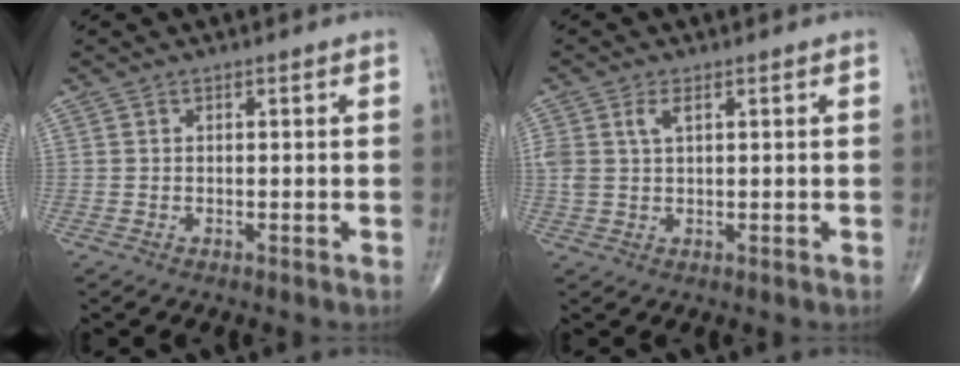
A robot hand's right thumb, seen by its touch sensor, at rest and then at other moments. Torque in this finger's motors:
{"motor_torque": [0.15, -0.06, 0.56, 0.25, 0.17]}